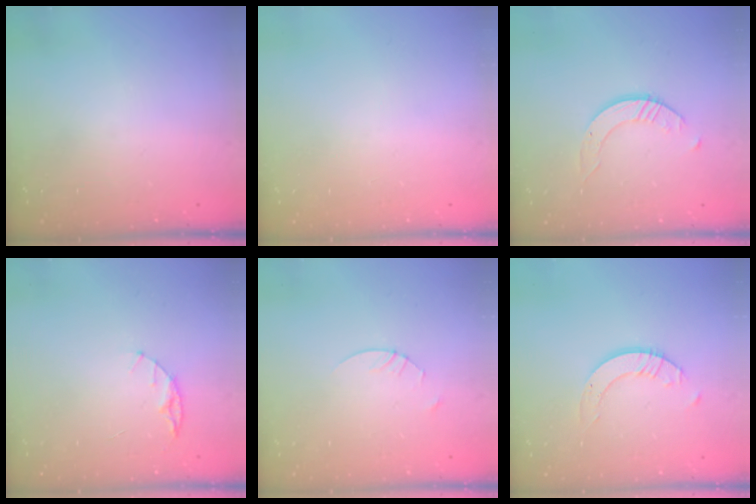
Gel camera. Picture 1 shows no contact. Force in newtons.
{"total": 0.0}
{"total": 2.4, "press": 2.4, "slide": 0.3}
{"total": 5.1, "press": 5.1, "slide": 0.6}
{"total": 1.4, "press": 1.4, "slide": 0.2}
{"total": 3.3, "press": 3.3, "slide": 0.2}